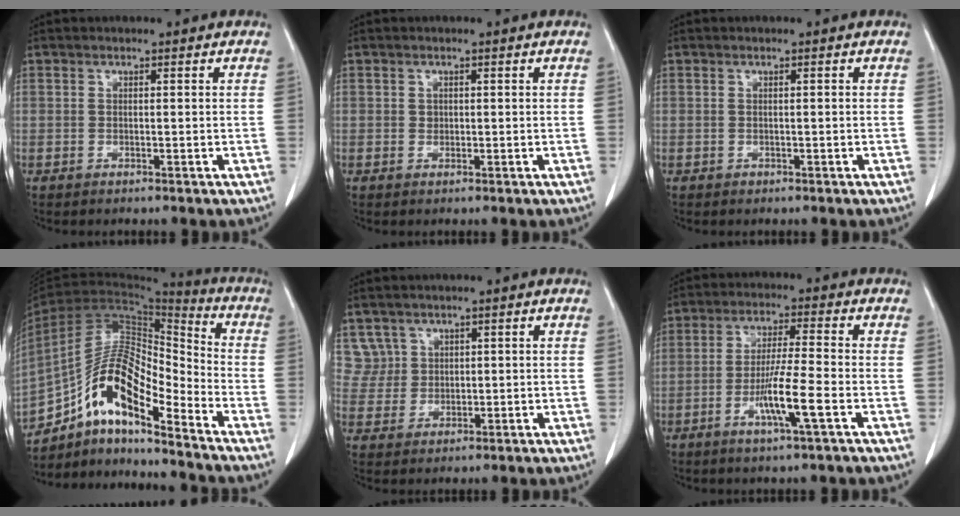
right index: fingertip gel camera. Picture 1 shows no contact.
{"total": 0.8, "force": [0.2, 0.7, 0.2], "torque": [0.001, 0.001, 0.003]}
{"total": 0.0}
{"total": 14.1, "force": [-9.7, 3.6, 9.6], "torque": [-0.177, 0.036, -0.172]}
{"total": 4.2, "force": [2.4, 3.4, -0.7], "torque": [0.029, 0.007, 0.048]}
{"total": 7.8, "force": [-2.9, -0.3, 7.2], "torque": [-0.133, -0.009, -0.054]}